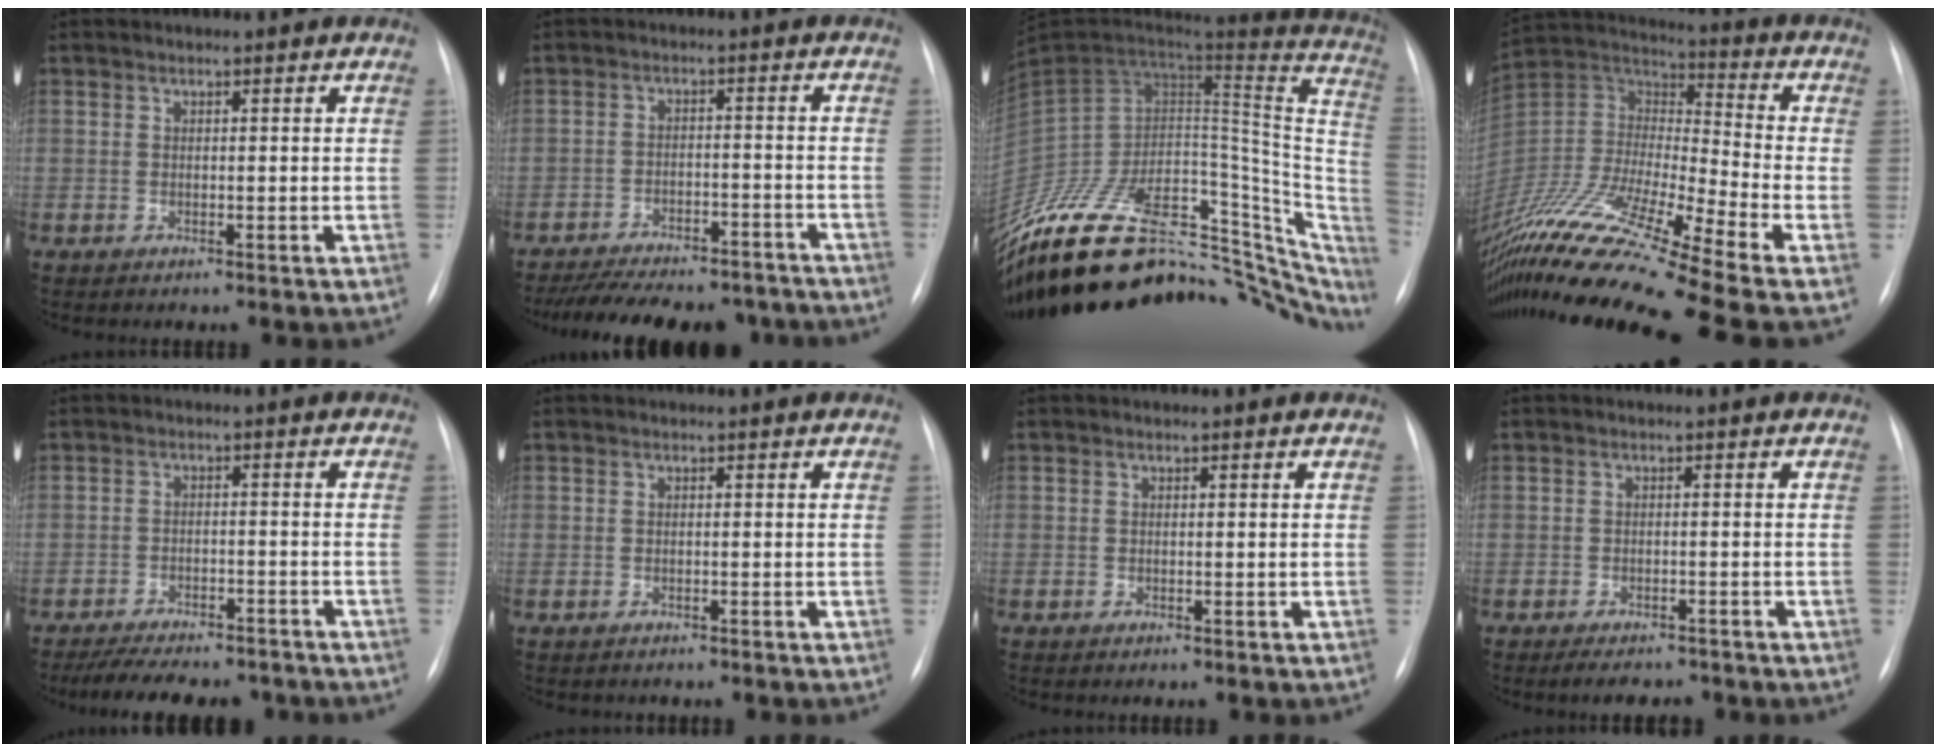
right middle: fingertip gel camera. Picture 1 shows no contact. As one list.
[{"total": 17.5, "force": [-15.4, 5.1, 6.5], "torque": [-0.125, -0.001, -0.207]}, {"total": 39.0, "force": [-26.9, 17.9, 21.8], "torque": [-0.293, 0.007, -0.383]}, {"total": 22.7, "force": [-16.8, -0.2, 15.2], "torque": [-0.333, -0.025, -0.317]}, {"total": 12.1, "force": [-10.5, 3.7, 4.7], "torque": [-0.076, 0.004, -0.143]}, {"total": 0.8, "force": [-0.6, 0.6, -0.1], "torque": [-0.007, 0.004, -0.010]}, {"total": 0.0}, {"total": 3.6, "force": [-3.0, 1.4, 1.3], "torque": [-0.019, -0.003, -0.040]}]